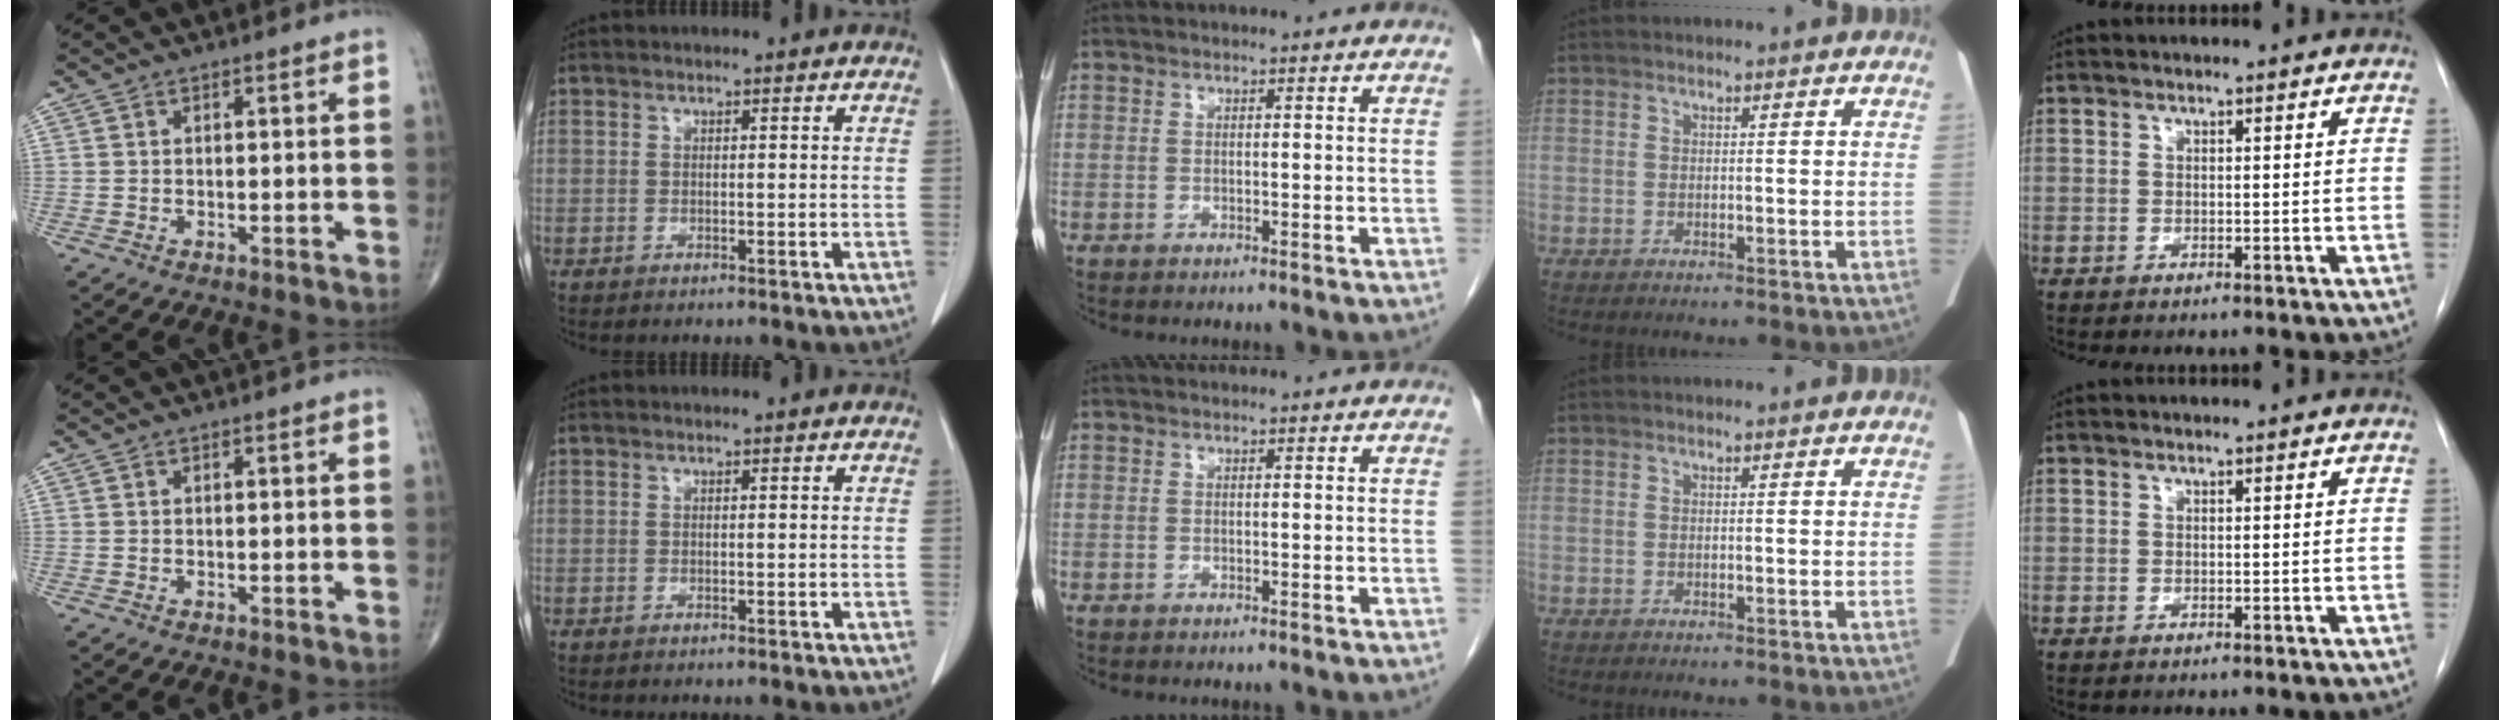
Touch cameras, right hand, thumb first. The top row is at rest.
{}